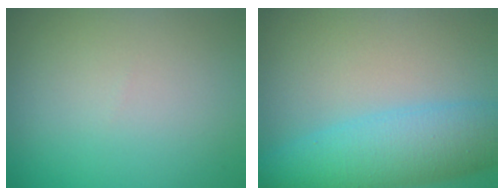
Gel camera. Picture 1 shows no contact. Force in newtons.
{"total": 7.5, "press": 7.5, "slide": 0.2}